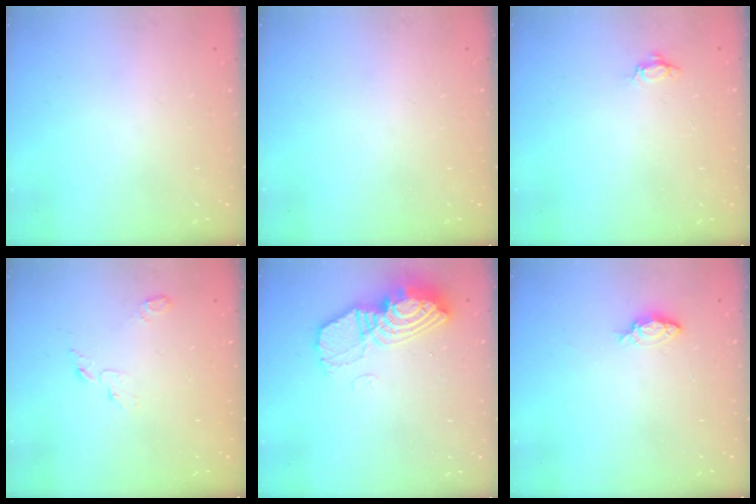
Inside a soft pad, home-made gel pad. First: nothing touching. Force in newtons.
{"total": 0.0}
{"total": 3.4, "press": 3.3, "slide": 0.5}
{"total": 3.9, "press": 3.8, "slide": 0.4}
{"total": 12.9, "press": 12.9, "slide": 1.2}
{"total": 5.0, "press": 4.9, "slide": 0.8}